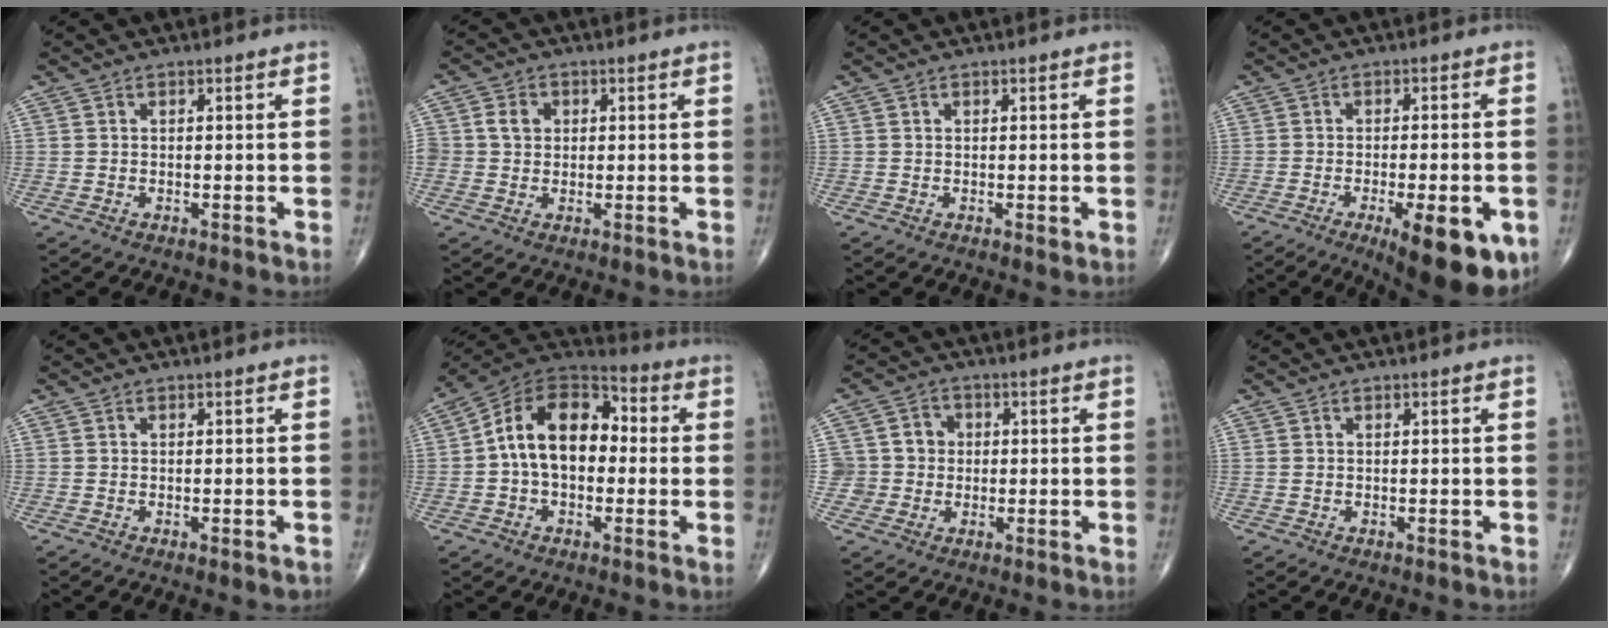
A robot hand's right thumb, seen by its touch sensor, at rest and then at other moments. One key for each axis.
{"total": 4.3, "fx": 0.7, "fy": 3.7, "fz": 2.0, "tx": -0.020, "ty": 0.005, "tz": 0.012}
{"total": 0.6, "fx": 0.1, "fy": 0.4, "fz": 0.5, "tx": -0.007, "ty": -0.003, "tz": 0.003}
{"total": 15.1, "fx": -6.6, "fy": 5.1, "fz": 12.6, "tx": -0.125, "ty": 0.001, "tz": -0.079}
{"total": 1.2, "fx": -0.5, "fy": 0.4, "fz": 1.0, "tx": -0.012, "ty": -0.003, "tz": -0.004}
{"total": 16.1, "fx": 0.4, "fy": 10.6, "fz": 12.1, "tx": -0.176, "ty": 0.044, "tz": -0.006}
{"total": 6.2, "fx": 0.0, "fy": 6.1, "fz": 0.9, "tx": 0.022, "ty": 0.016, "tz": -0.004}
{"total": 0.0}